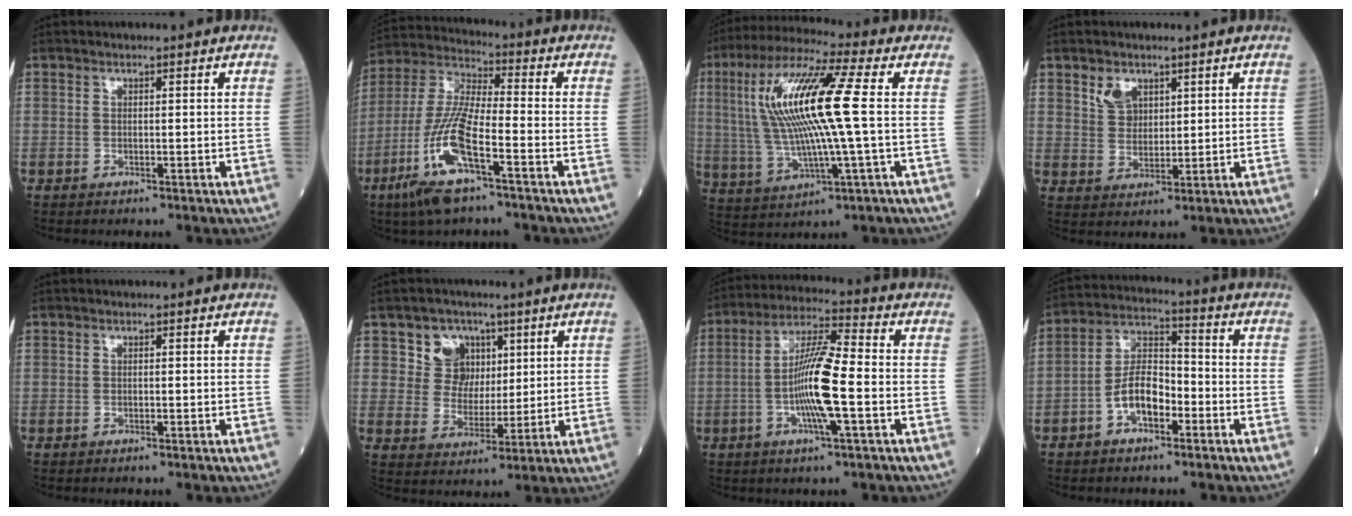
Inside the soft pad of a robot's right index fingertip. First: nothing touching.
{"total": 13.6, "force": [-6.3, 2.1, 11.9], "torque": [-0.261, -0.017, -0.121]}
{"total": 16.7, "force": [2.0, 1.0, 16.6], "torque": [-0.345, 0.017, 0.037]}
{"total": 4.0, "force": [2.4, 2.7, 1.7], "torque": [-0.038, 0.004, 0.054]}
{"total": 0.0}
{"total": 6.8, "force": [3.4, 5.8, 1.2], "torque": [-0.021, 0.015, 0.064]}
{"total": 11.1, "force": [-2.2, 0.7, 10.9], "torque": [-0.208, 0.002, -0.046]}
{"total": 7.9, "force": [-3.3, 3.6, 6.2], "torque": [-0.125, 0.021, -0.063]}